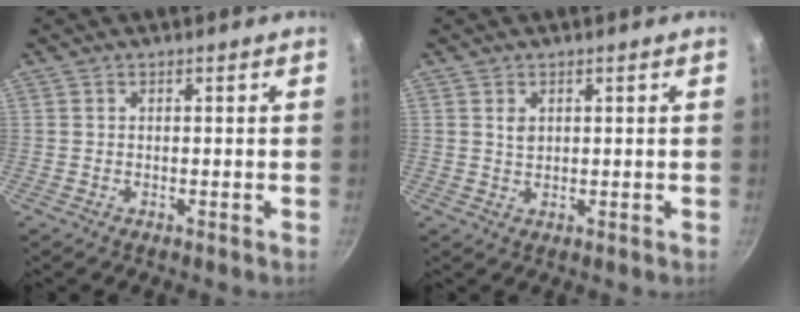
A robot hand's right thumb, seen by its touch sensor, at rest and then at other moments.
{"total": 1.8, "force": [0.6, 1.3, 1.1], "torque": [-0.016, -0.002, 0.012]}